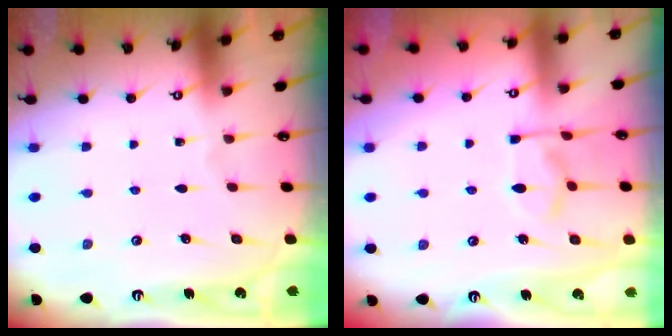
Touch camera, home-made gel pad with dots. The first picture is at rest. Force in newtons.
{"total": 3.5, "press": 3.3, "slide": 1.0}